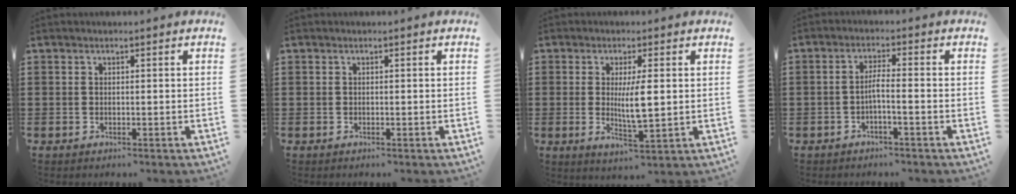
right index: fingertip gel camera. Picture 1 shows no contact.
{"total": 0.0}
{"total": 6.2, "force": [0.3, 1.4, 6.0], "torque": [-0.108, -0.005, -0.001]}
{"total": 2.6, "force": [-1.2, 0.0, 2.3], "torque": [-0.043, 0.001, -0.025]}